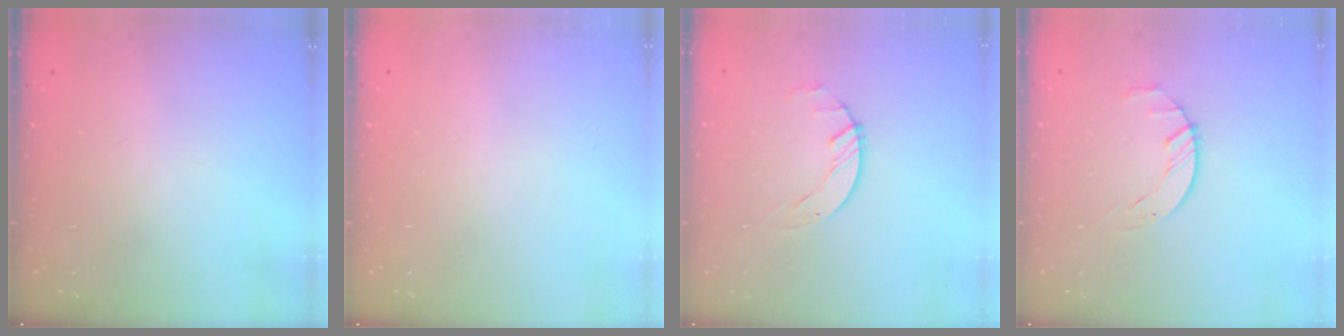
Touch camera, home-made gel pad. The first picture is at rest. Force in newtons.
{"total": 0.0}
{"total": 1.4, "press": 1.4, "slide": 0.2}
{"total": 1.8, "press": 1.7, "slide": 0.3}